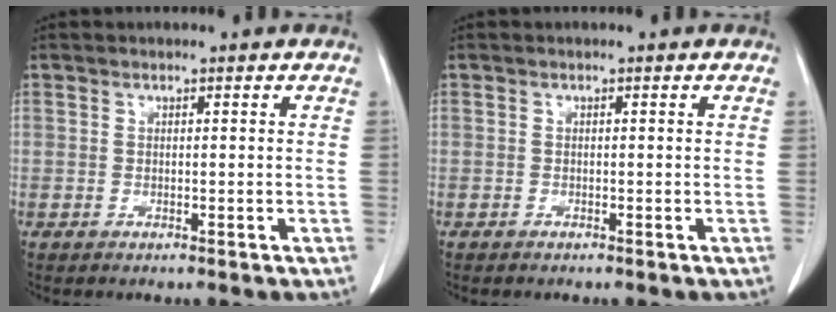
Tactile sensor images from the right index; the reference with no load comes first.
{"total": 0.0}